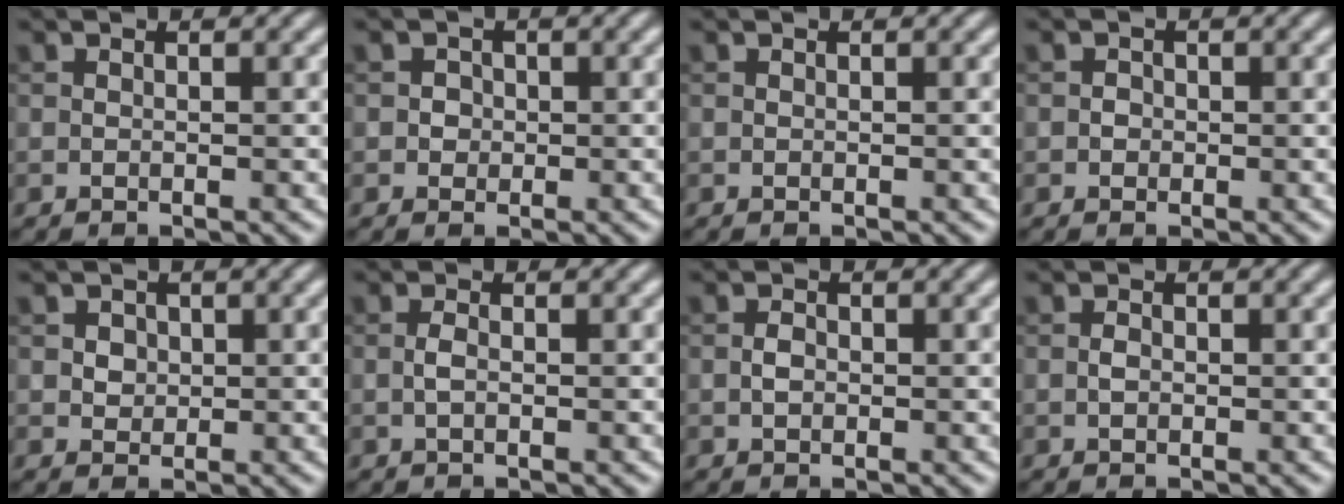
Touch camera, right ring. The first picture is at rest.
{"total": 1.2, "force": [0.1, 1.1, 0.3], "torque": [0.007, 0.001, -0.002]}
{"total": 0.0}
{"total": 0.7, "force": [-0.1, 0.7, 0.2], "torque": [0.001, -0.003, -0.005]}
{"total": 1.5, "force": [0.4, 1.3, 0.6], "torque": [-0.007, 0.002, 0.010]}
{"total": 1.0, "force": [-0.2, 0.4, 0.9], "torque": [-0.023, -0.001, -0.006]}
{"total": 1.1, "force": [-0.2, 0.8, 0.8], "torque": [-0.016, 0.000, -0.006]}
{"total": 0.8, "force": [-0.1, 0.5, 0.6], "torque": [-0.011, 0.000, -0.004]}